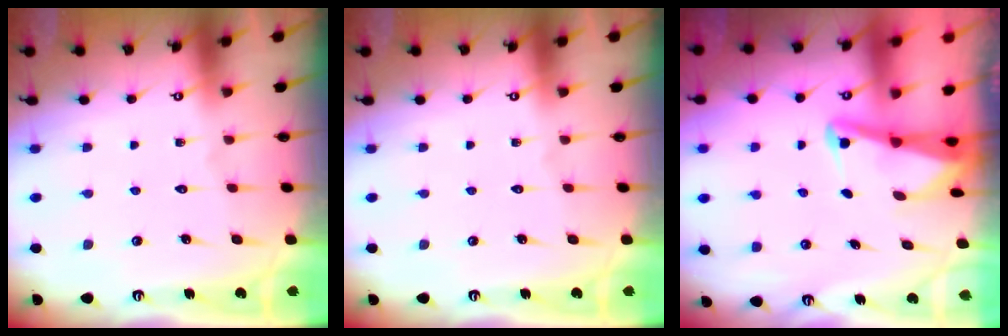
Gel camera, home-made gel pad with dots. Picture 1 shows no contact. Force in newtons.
{"total": 0.0}
{"total": 2.5, "press": 2.4, "slide": 0.6}